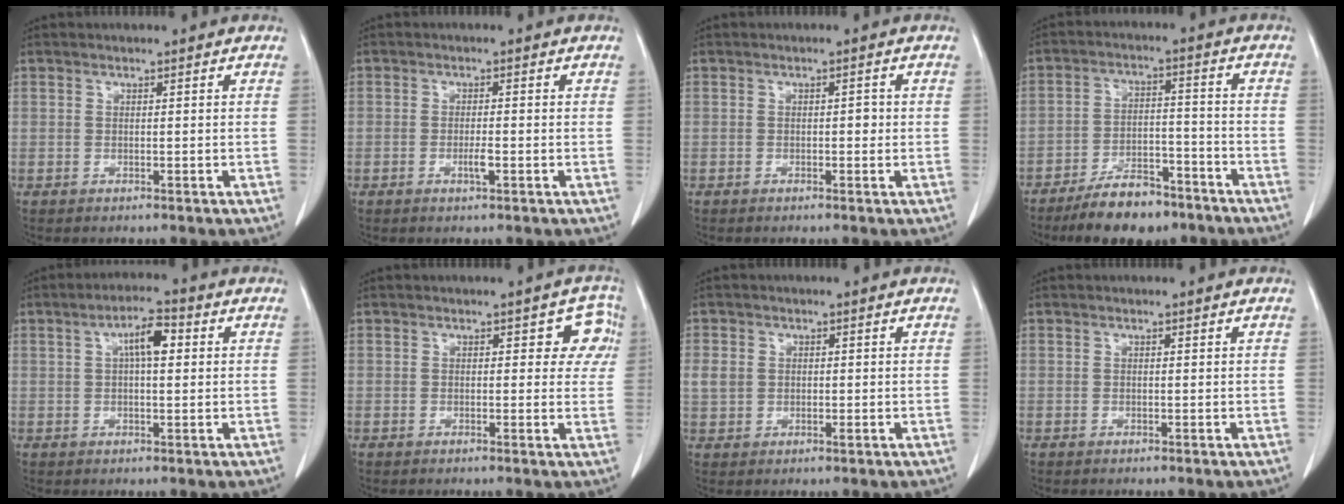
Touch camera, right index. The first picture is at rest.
{"total": 1.8, "force": [-0.7, 0.3, 1.7], "torque": [-0.032, -0.002, -0.011]}
{"total": 1.1, "force": [-0.1, 0.6, 0.9], "torque": [-0.009, 0.004, -0.002]}
{"total": 9.8, "force": [-7.6, 3.8, 5.0], "torque": [-0.083, 0.003, -0.129]}
{"total": 5.2, "force": [1.3, 1.5, 4.8], "torque": [-0.085, 0.014, 0.020]}
{"total": 4.4, "force": [1.4, 2.6, 3.3], "torque": [-0.008, 0.012, 0.007]}
{"total": 3.6, "force": [0.5, 3.0, 2.0], "torque": [-0.042, 0.005, 0.015]}
{"total": 0.0}